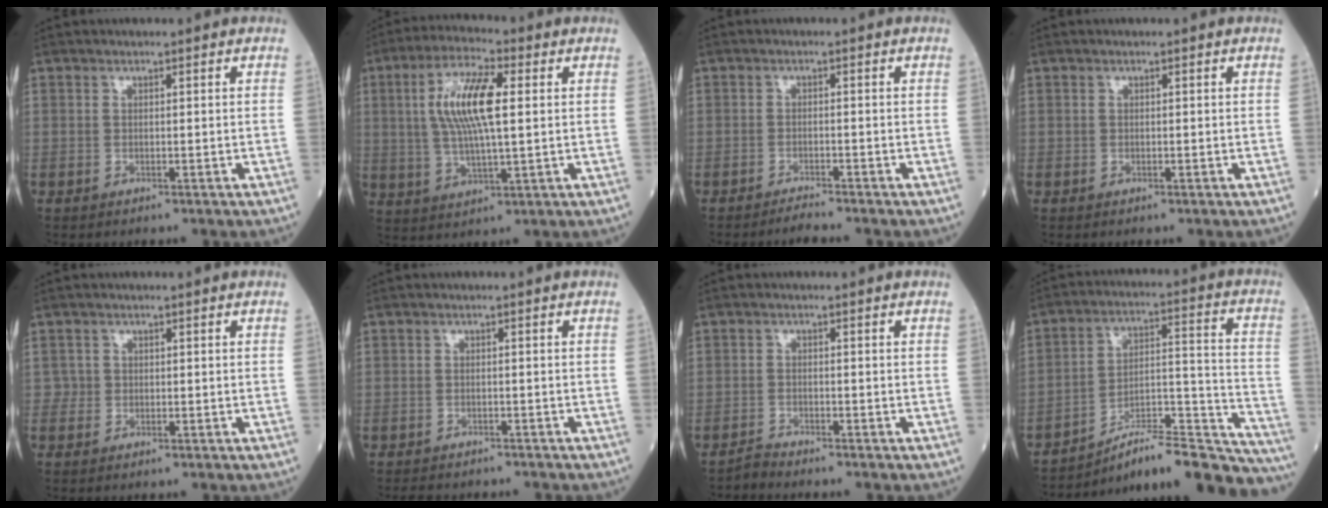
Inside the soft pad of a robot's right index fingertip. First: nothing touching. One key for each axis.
{"total": 11.4, "fx": 2.2, "fy": 2.7, "fz": 10.8, "tx": -0.222, "ty": 0.010, "tz": 0.040}
{"total": 2.2, "fx": -2.1, "fy": -0.7, "fz": 0.4, "tx": -0.010, "ty": -0.008, "tz": -0.038}
{"total": 0.0}
{"total": 0.8, "fx": 0.0, "fy": 0.8, "fz": -0.2, "tx": 0.009, "ty": 0.007, "tz": -0.002}
{"total": 5.4, "fx": -4.9, "fy": 1.7, "fz": 1.3, "tx": -0.014, "ty": -0.002, "tz": -0.068}
{"total": 1.9, "fx": -1.8, "fy": -0.5, "fz": -0.2, "tx": 0.001, "ty": -0.008, "tz": -0.037}
{"total": 23.2, "fx": -21.4, "fy": 2.1, "fz": 8.8, "tx": -0.065, "ty": 0.035, "tz": -0.311}